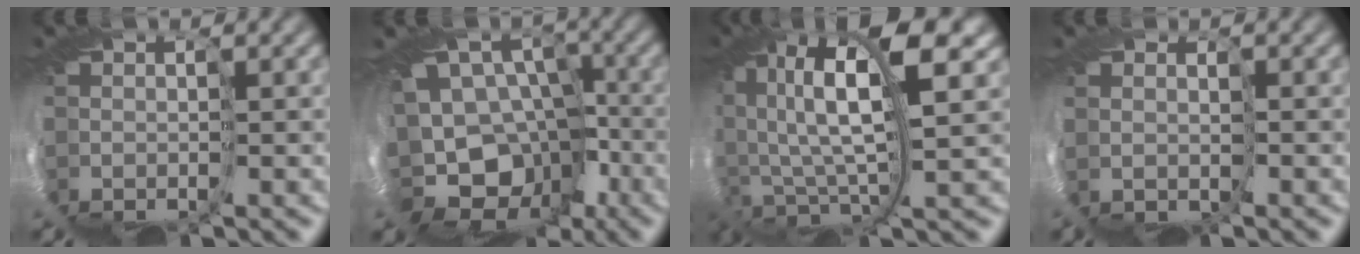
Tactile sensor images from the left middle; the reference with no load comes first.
{"total": 13.6, "force": [-4.6, 11.2, 6.2], "torque": [-0.114, -0.020, -0.073]}
{"total": 11.1, "force": [5.4, 2.9, 9.3], "torque": [-0.202, 0.005, 0.098]}
{"total": 1.4, "force": [1.3, 0.2, -0.5], "torque": [0.006, -0.006, 0.026]}